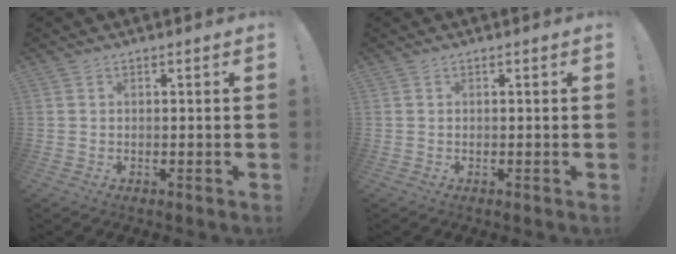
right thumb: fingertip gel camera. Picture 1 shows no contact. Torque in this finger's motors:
{"motor_torque": [0.00, 0.00, -0.01, 0.01, 0.00]}